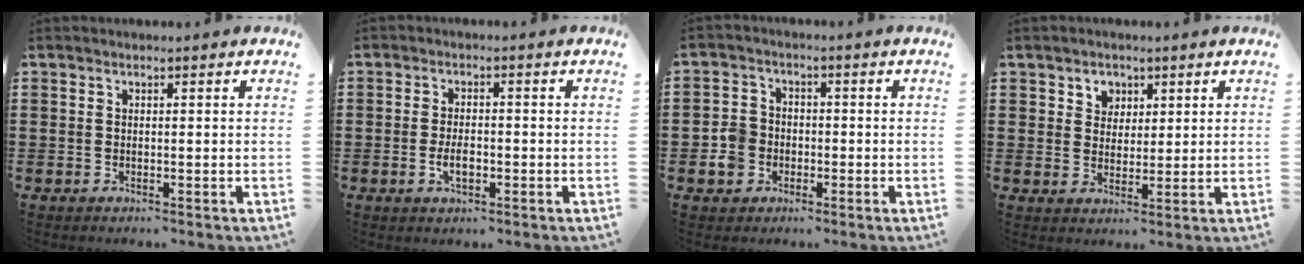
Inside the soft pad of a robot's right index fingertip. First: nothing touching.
{"total": 3.1, "force": [-0.9, 1.5, 2.6], "torque": [-0.047, 0.003, -0.016]}
{"total": 4.5, "force": [-1.5, 3.8, 1.8], "torque": [-0.055, 0.004, -0.034]}
{"total": 3.3, "force": [1.8, 2.7, 0.2], "torque": [-0.019, 0.012, 0.031]}